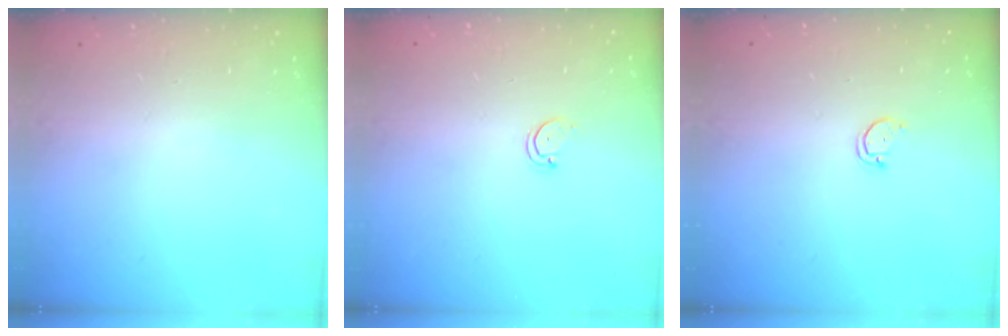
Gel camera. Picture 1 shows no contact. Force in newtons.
{"total": 1.5, "press": 1.5, "slide": 0.3}
{"total": 1.8, "press": 1.8, "slide": 0.1}